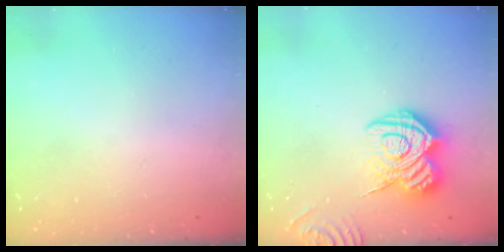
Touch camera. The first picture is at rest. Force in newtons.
{"total": 14.7, "press": 14.6, "slide": 1.0}